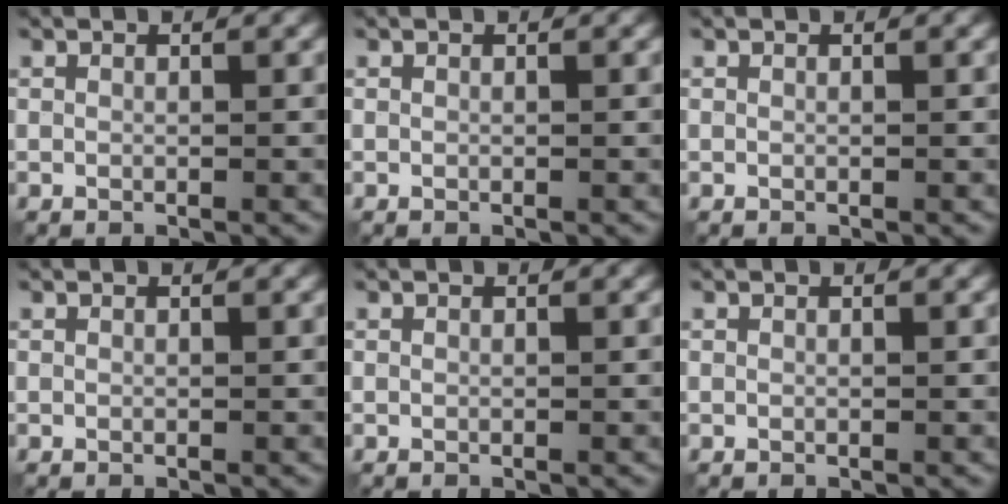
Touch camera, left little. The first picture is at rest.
{"total": 0.0}
{"total": 0.0}
{"total": 0.0}
{"total": 0.0}
{"total": 0.0}